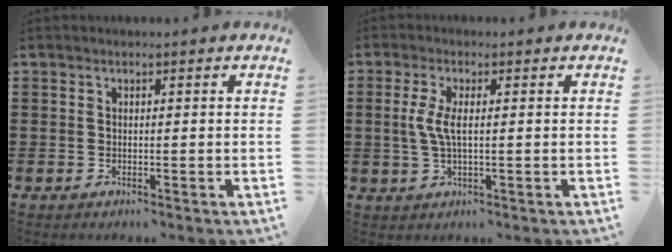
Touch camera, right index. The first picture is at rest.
{"total": 4.1, "force": [0.3, 1.2, 3.9], "torque": [-0.097, -0.006, -0.003]}